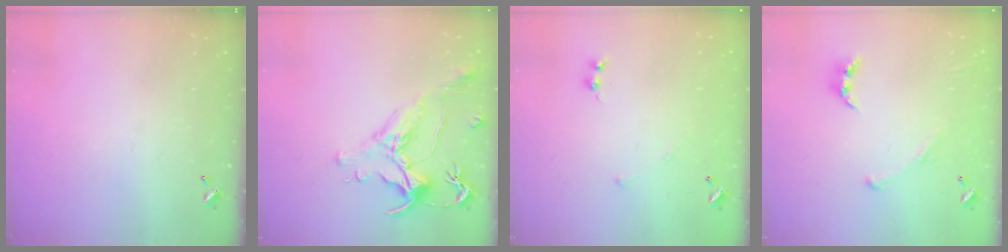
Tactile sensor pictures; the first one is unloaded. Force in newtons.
{"total": 1.6, "press": 1.0, "slide": 1.3}
{"total": 5.0, "press": 4.9, "slide": 0.9}
{"total": 2.3, "press": 2.1, "slide": 1.0}